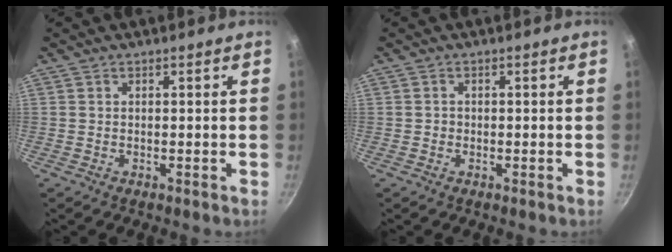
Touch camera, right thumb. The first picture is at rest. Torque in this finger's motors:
{"motor_torque": [0.01, 0.23, 0.25, 0.32, 0.03]}